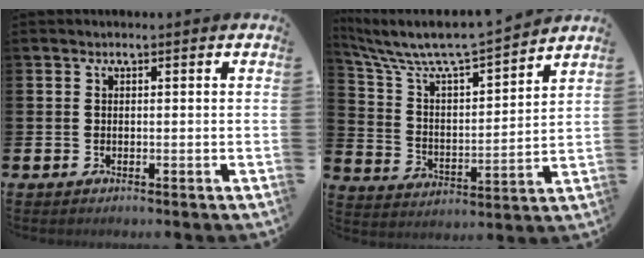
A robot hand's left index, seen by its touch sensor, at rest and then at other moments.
{"total": 8.0, "force": [7.6, 0.8, 2.3], "torque": [-0.085, -0.060, 0.127]}